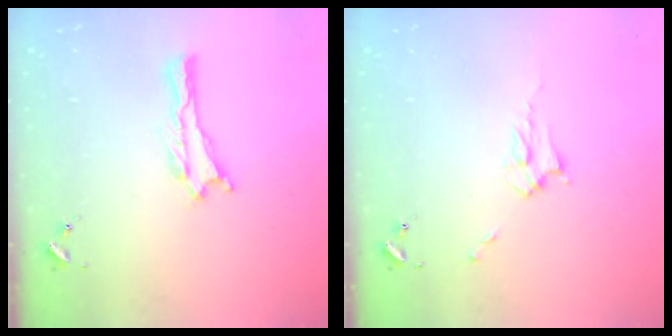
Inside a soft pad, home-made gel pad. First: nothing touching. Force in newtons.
{"total": 2.9, "press": 2.9, "slide": 0.4}